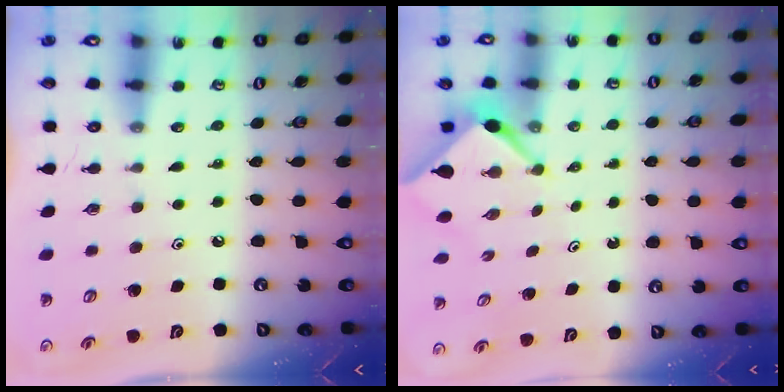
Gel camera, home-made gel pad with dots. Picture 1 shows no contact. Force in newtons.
{"total": 2.2, "press": 2.2, "slide": 0.3}